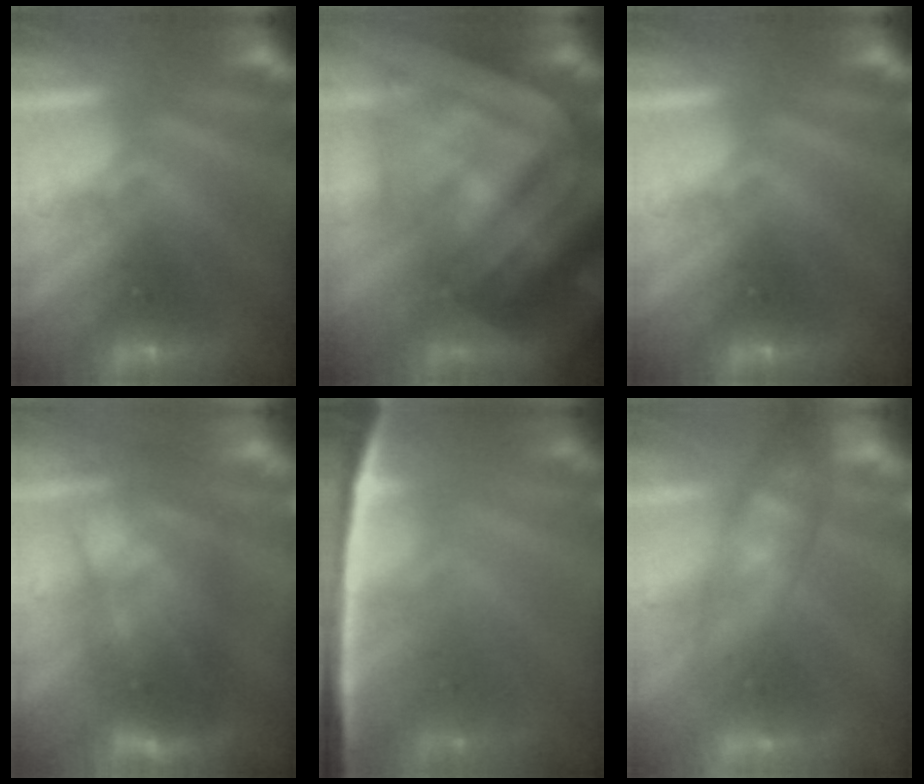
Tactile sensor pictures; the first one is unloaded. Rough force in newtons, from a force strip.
{"total": 9.2}
{"total": 0.0}
{"total": 5.5}
{"total": 7.7}
{"total": 4.4}